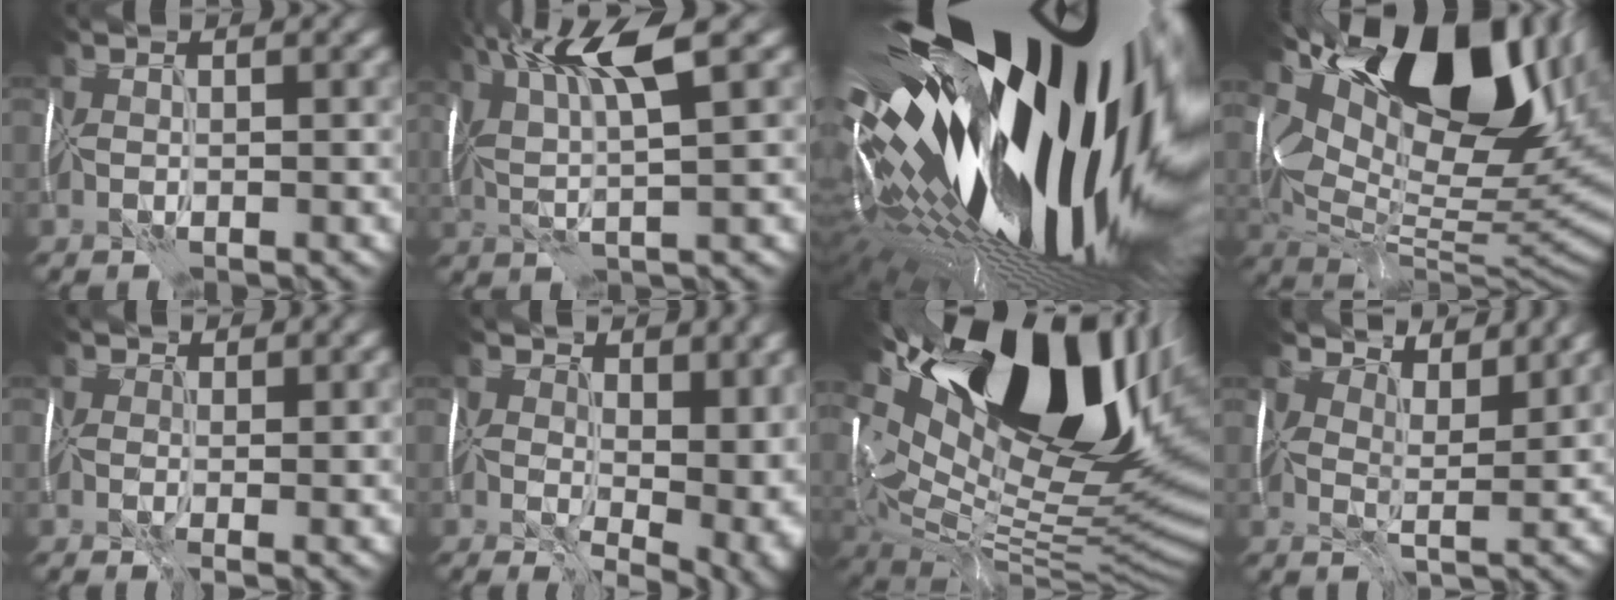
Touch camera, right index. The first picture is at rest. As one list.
[{"total": 7.6, "force": [3.6, 1.5, 6.5], "torque": [-0.130, 0.020, 0.065]}, {"total": 21.7, "force": [1.0, 11.1, 18.6], "torque": [-0.324, -0.054, 0.012]}, {"total": 17.3, "force": [8.0, 8.9, 12.5], "torque": [-0.222, 0.022, 0.144]}, {"total": 2.6, "force": [1.4, 1.4, 1.7], "torque": [-0.035, 0.006, 0.015]}, {"total": 12.5, "force": [3.9, 7.7, 9.0], "torque": [-0.120, 0.008, 0.083]}, {"total": 19.9, "force": [7.1, 10.3, 15.4], "torque": [-0.255, -0.003, 0.140]}, {"total": 6.1, "force": [5.7, 1.5, 1.6], "torque": [-0.048, 0.005, 0.081]}]